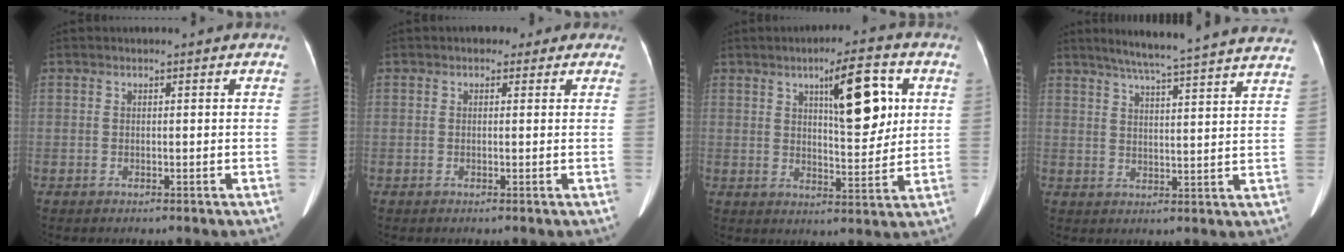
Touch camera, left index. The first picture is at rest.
{"total": 2.6, "force": [1.4, 1.9, 1.1], "torque": [-0.010, 0.016, 0.013]}
{"total": 10.2, "force": [3.7, 2.6, 9.1], "torque": [-0.135, 0.008, 0.057]}
{"total": 22.2, "force": [19.9, -0.2, 9.9], "torque": [-0.153, -0.012, 0.250]}